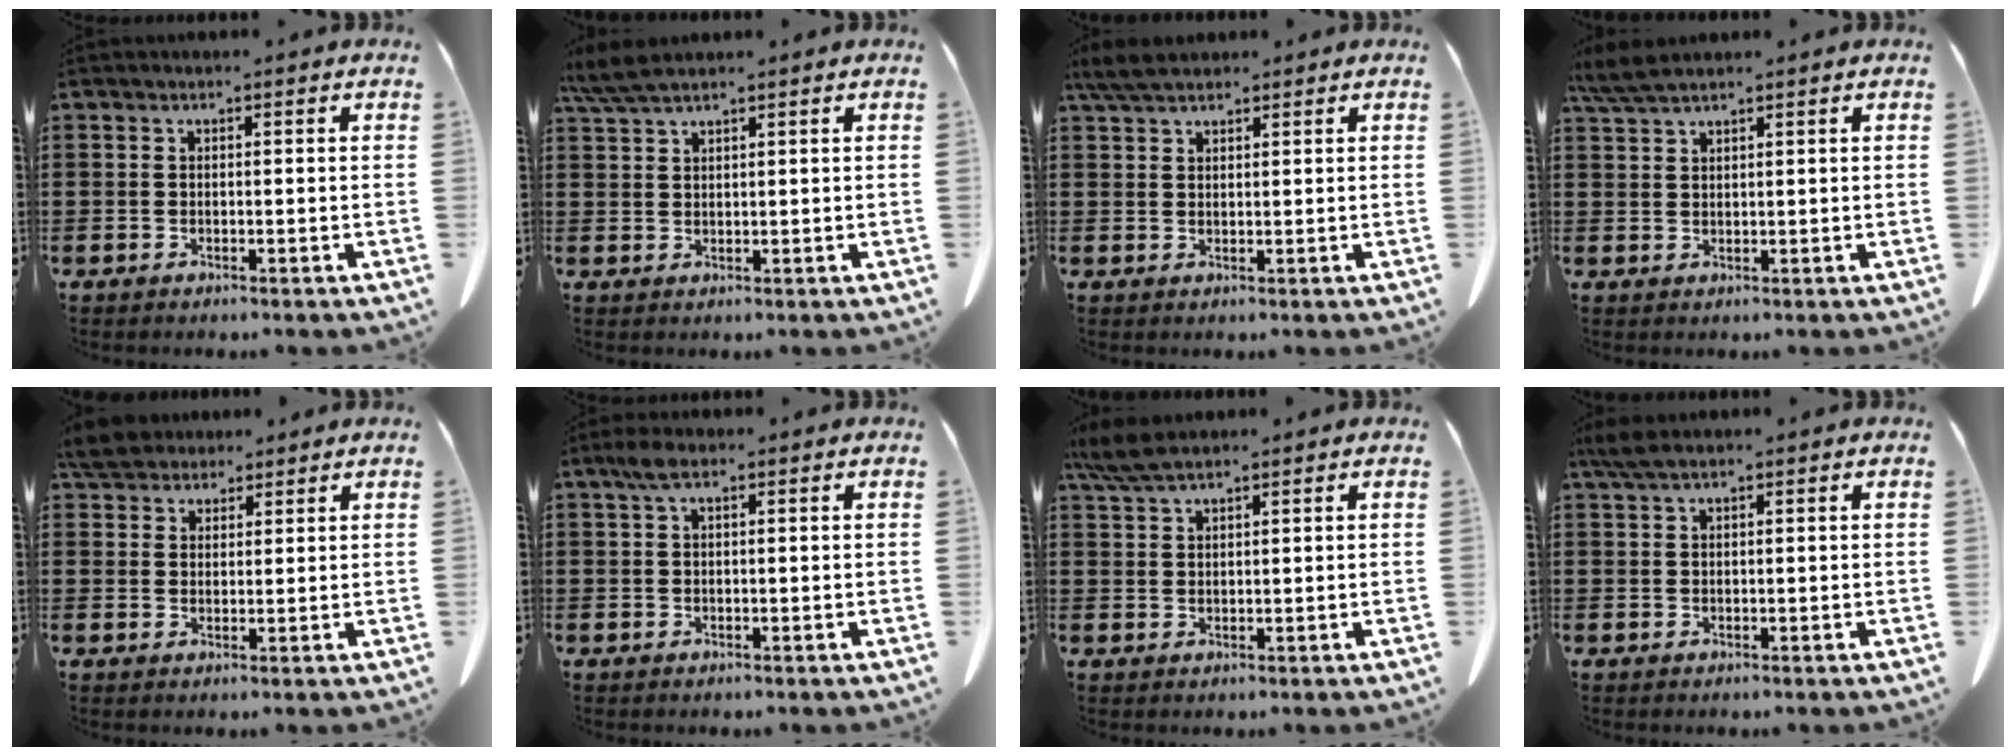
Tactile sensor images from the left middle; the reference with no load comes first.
{"total": 4.0, "force": [3.1, 0.5, 2.4], "torque": [-0.056, -0.002, 0.061]}
{"total": 4.1, "force": [3.3, 1.1, 2.2], "torque": [-0.052, -0.001, 0.064]}
{"total": 3.6, "force": [2.8, 0.4, 2.2], "torque": [-0.050, -0.002, 0.054]}
{"total": 5.0, "force": [4.5, 1.7, 1.4], "torque": [-0.035, -0.006, 0.086]}
{"total": 2.7, "force": [1.1, 0.9, 2.2], "torque": [-0.048, 0.005, 0.019]}
{"total": 4.6, "force": [3.5, 0.8, 2.9], "torque": [-0.066, -0.001, 0.067]}
{"total": 2.8, "force": [1.8, 0.5, 2.0], "torque": [-0.044, -0.001, 0.035]}